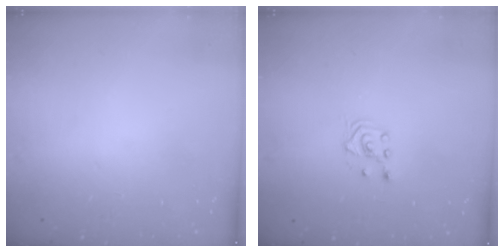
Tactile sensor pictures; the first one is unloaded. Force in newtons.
{"total": 2.1, "press": 2.0, "slide": 0.8}